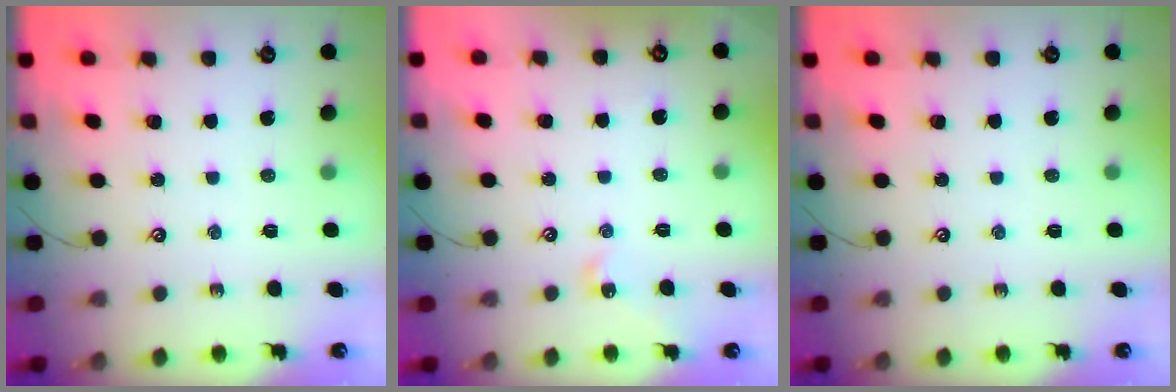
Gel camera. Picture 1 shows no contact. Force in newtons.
{"total": 2.9, "press": 2.8, "slide": 0.5}
{"total": 0.0}